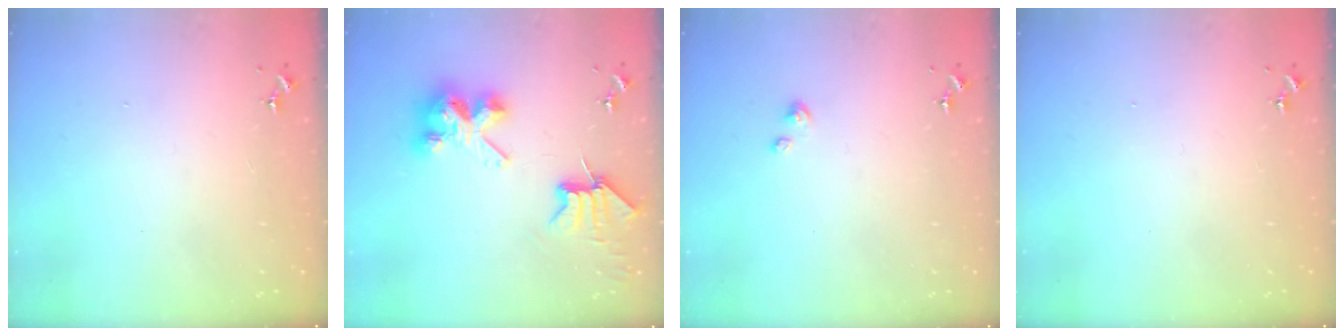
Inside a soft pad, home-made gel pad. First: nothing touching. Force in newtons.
{"total": 8.6, "press": 8.5, "slide": 0.6}
{"total": 3.2, "press": 3.2, "slide": 0.4}
{"total": 0.0}